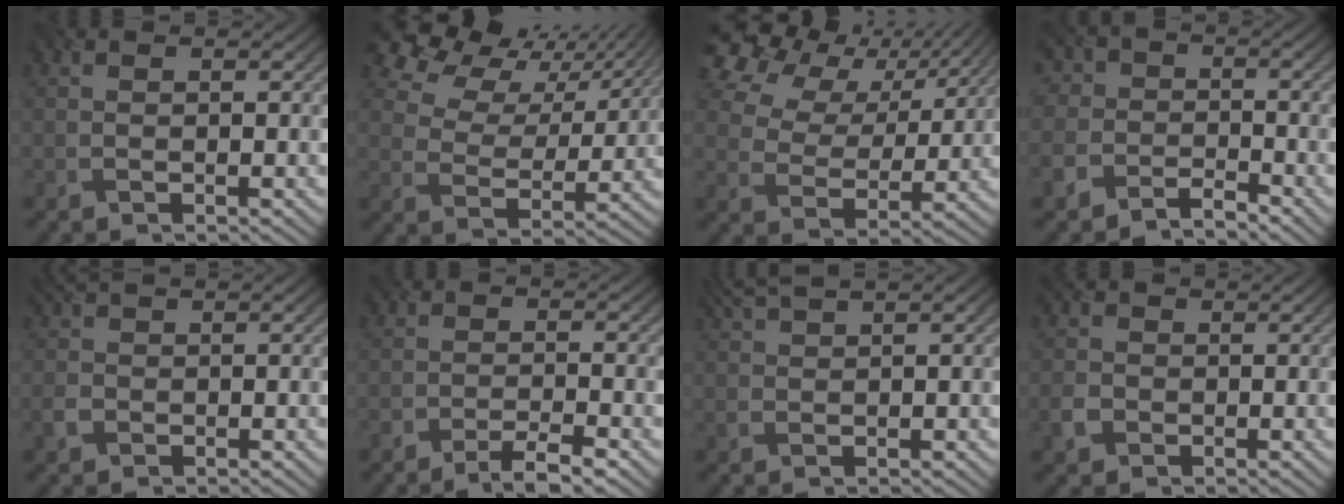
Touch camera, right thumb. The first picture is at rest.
{"total": 11.7, "force": [8.1, 6.2, 5.7], "torque": [-0.132, 0.008, 0.126]}
{"total": 14.7, "force": [9.0, 8.9, 7.4], "torque": [-0.187, 0.030, 0.169]}
{"total": 4.2, "force": [-3.1, 2.6, 1.0], "torque": [-0.022, -0.002, -0.075]}
{"total": 1.3, "force": [0.5, 1.1, 0.5], "torque": [-0.023, -0.004, 0.008]}
{"total": 2.6, "force": [-2.2, 0.2, 1.5], "torque": [-0.027, 0.004, -0.043]}
{"total": 3.5, "force": [2.7, 0.3, 2.2], "torque": [-0.061, 0.015, 0.058]}
{"total": 2.1, "force": [-0.4, 2.0, 0.6], "torque": [-0.023, -0.004, -0.015]}